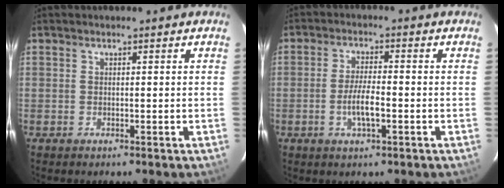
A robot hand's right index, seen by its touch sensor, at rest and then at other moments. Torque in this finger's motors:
{"motor_torque": [0.26, -0.07, 0.17, 0.06]}